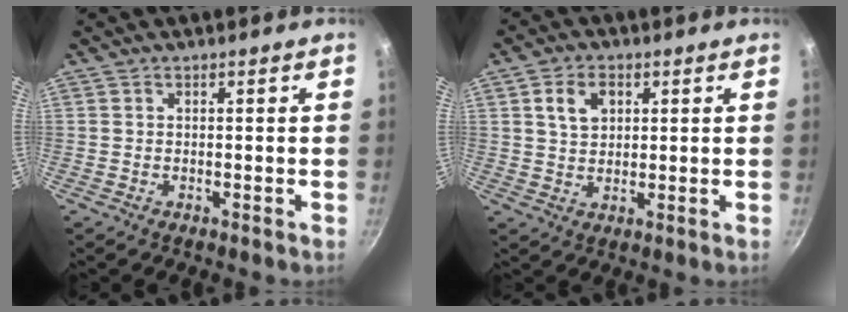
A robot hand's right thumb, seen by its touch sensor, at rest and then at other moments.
{"total": 5.9, "force": [2.1, 4.1, 3.6], "torque": [-0.050, -0.002, 0.037]}